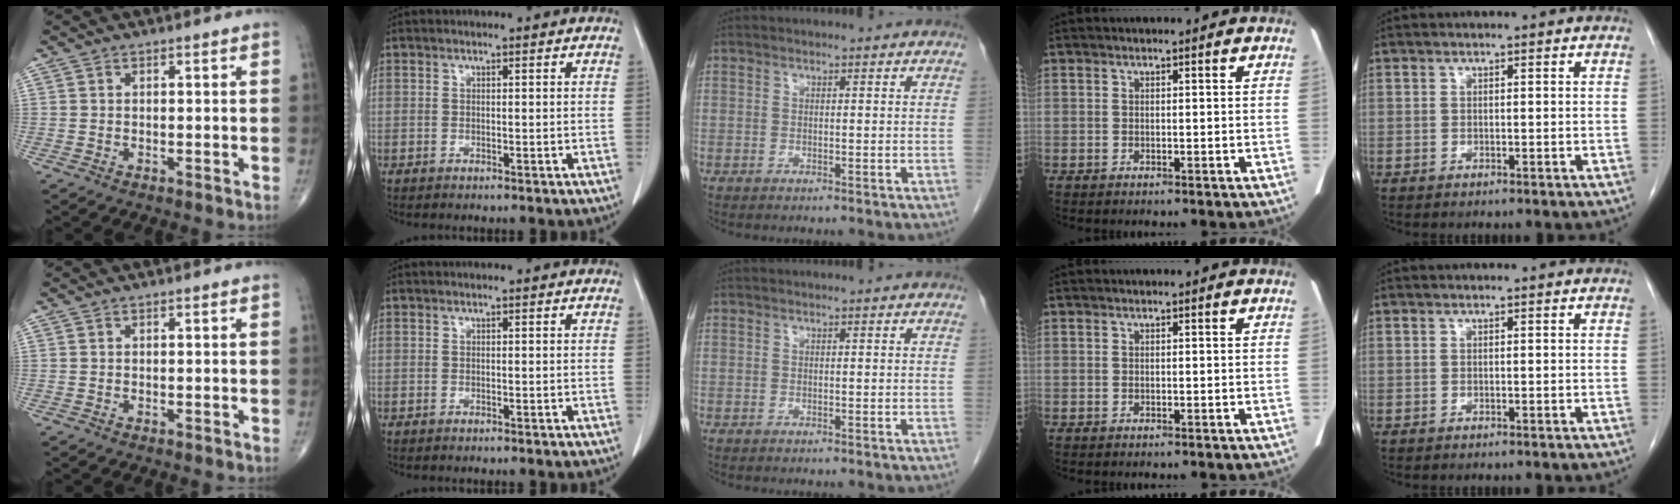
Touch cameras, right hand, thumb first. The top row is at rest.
{}